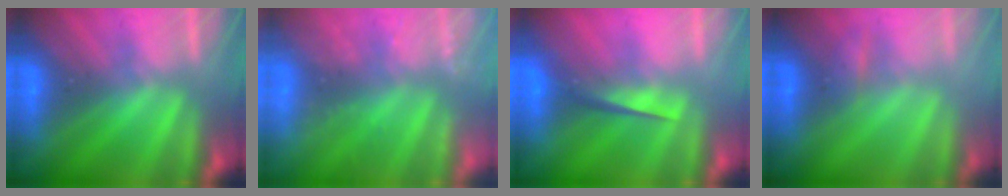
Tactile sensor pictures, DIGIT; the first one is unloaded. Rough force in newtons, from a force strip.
{"total": 2.4}
{"total": 4.6}
{"total": 2.1}